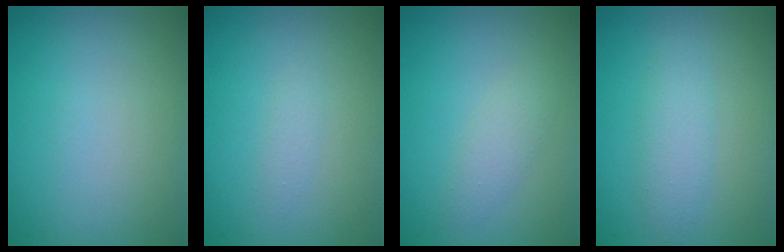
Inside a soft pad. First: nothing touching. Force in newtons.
{"total": 0.9, "press": 0.9, "slide": 0.0}
{"total": 1.6, "press": 1.6, "slide": 0.1}
{"total": 2.3, "press": 2.3, "slide": 0.1}